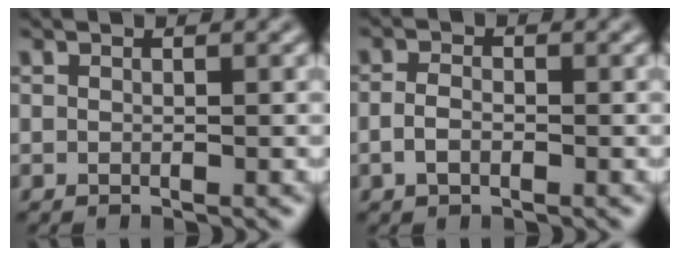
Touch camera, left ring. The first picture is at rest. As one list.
[{"total": 1.7, "force": [-0.6, 1.1, 1.2], "torque": [-0.025, 0.001, -0.015]}]